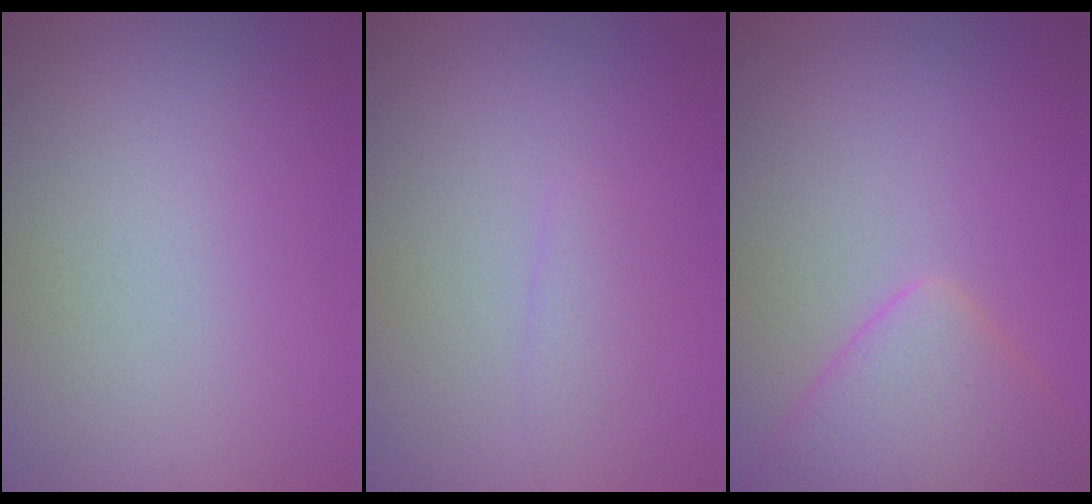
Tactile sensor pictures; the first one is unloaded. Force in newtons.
{"total": 0.8, "press": 0.8, "slide": 0.1}
{"total": 5.3, "press": 5.3, "slide": 0.4}